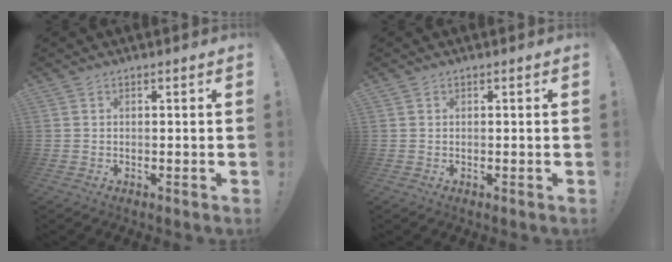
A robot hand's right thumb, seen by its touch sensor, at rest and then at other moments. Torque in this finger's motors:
{"motor_torque": [-0.19, 0.06, 0.13, -0.04, 0.00]}